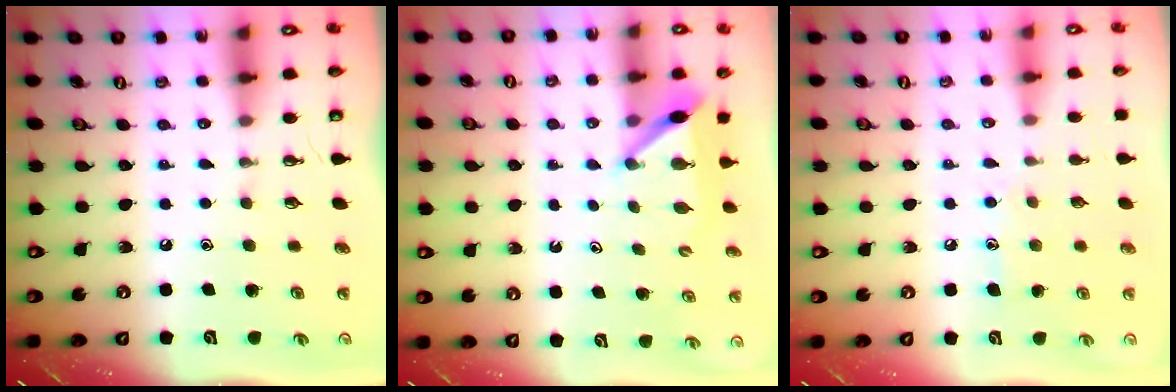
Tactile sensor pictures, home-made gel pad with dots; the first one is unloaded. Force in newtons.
{"total": 6.0, "press": 6.0, "slide": 0.4}
{"total": 7.0, "press": 7.0, "slide": 0.6}